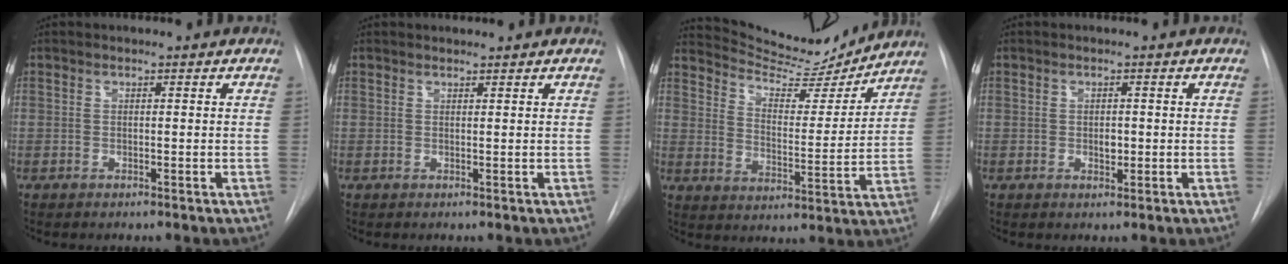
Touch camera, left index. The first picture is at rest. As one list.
[{"total": 1.0, "force": [1.0, -0.1, 0.1], "torque": [-0.001, 0.006, 0.022]}, {"total": 13.7, "force": [13.4, 1.5, 2.5], "torque": [-0.043, -0.026, 0.201]}, {"total": 1.3, "force": [-0.3, 0.8, 0.9], "torque": [-0.013, -0.004, -0.003]}]